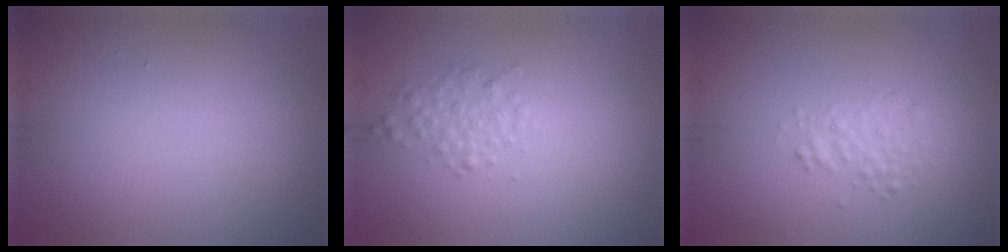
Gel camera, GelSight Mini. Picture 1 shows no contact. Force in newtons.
{"total": 1.8, "press": 1.8, "slide": 0.0}
{"total": 1.7, "press": 1.7, "slide": 0.1}